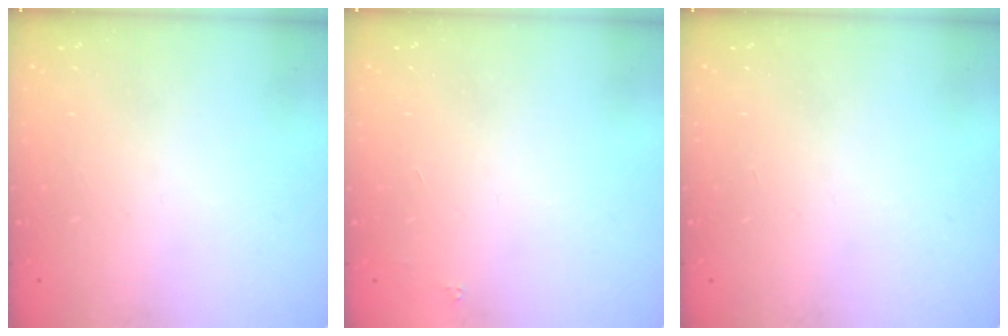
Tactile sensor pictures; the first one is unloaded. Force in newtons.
{"total": 1.6, "press": 1.5, "slide": 0.2}
{"total": 0.0}